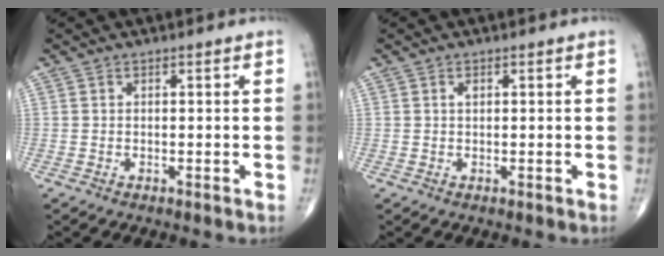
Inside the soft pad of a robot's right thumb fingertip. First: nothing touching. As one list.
[{"total": 0.9, "force": [0.3, 0.5, 0.6], "torque": [-0.011, 0.000, 0.005]}]